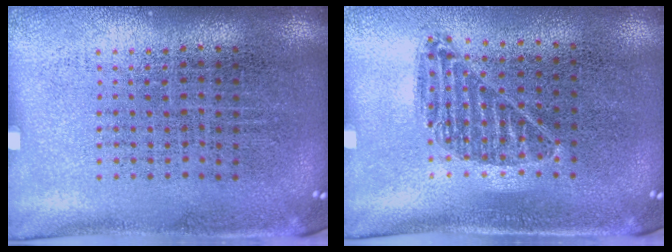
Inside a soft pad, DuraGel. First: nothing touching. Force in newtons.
{"total": 0.9, "press": 0.8, "slide": 0.4}